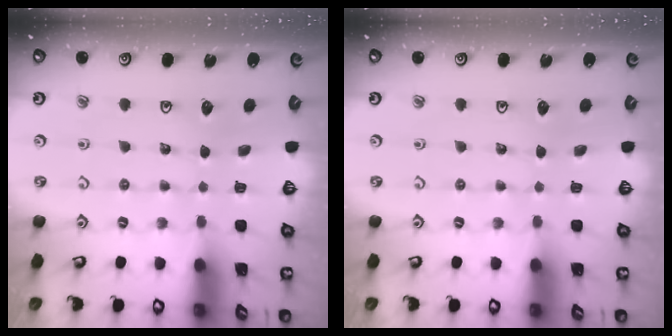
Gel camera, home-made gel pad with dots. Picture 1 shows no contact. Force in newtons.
{"total": 0.0}